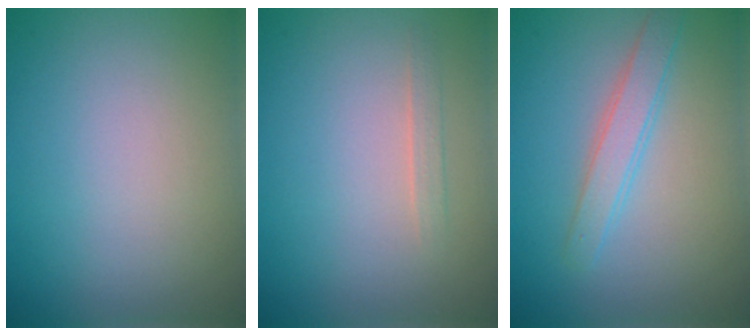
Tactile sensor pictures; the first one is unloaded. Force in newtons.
{"total": 0.9, "press": 0.9, "slide": 0.1}
{"total": 2.4, "press": 2.4, "slide": 0.1}